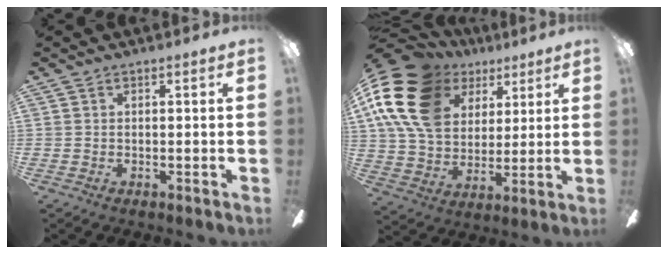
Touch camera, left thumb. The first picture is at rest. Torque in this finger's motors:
{"motor_torque": [0.45, 0.90, 1.47, -1.30, 0.58]}